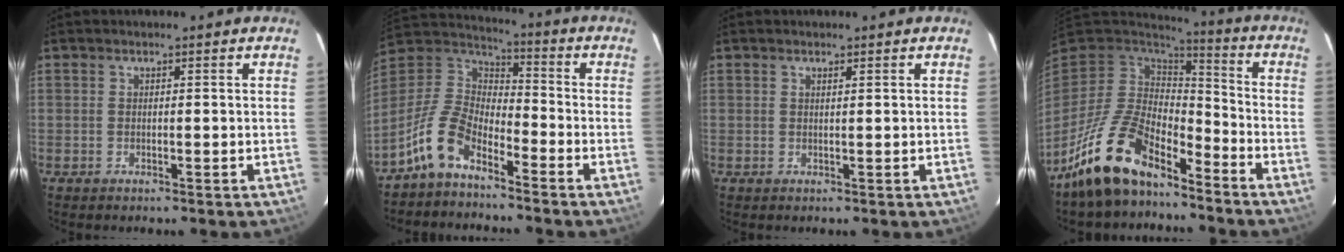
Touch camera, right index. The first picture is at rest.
{"total": 11.4, "force": [-7.4, 5.2, 6.9], "torque": [-0.155, 0.017, -0.152]}
{"total": 0.6, "force": [0.4, -0.1, 0.4], "torque": [-0.007, -0.002, 0.007]}
{"total": 15.2, "force": [-11.3, 5.9, 8.2], "torque": [-0.170, -0.007, -0.208]}